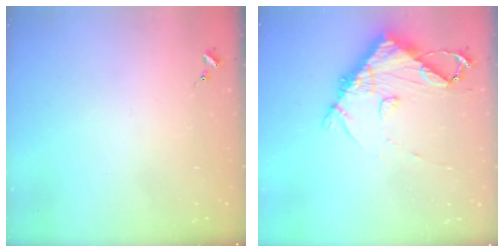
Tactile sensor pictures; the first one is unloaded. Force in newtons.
{"total": 11.0, "press": 10.9, "slide": 1.4}